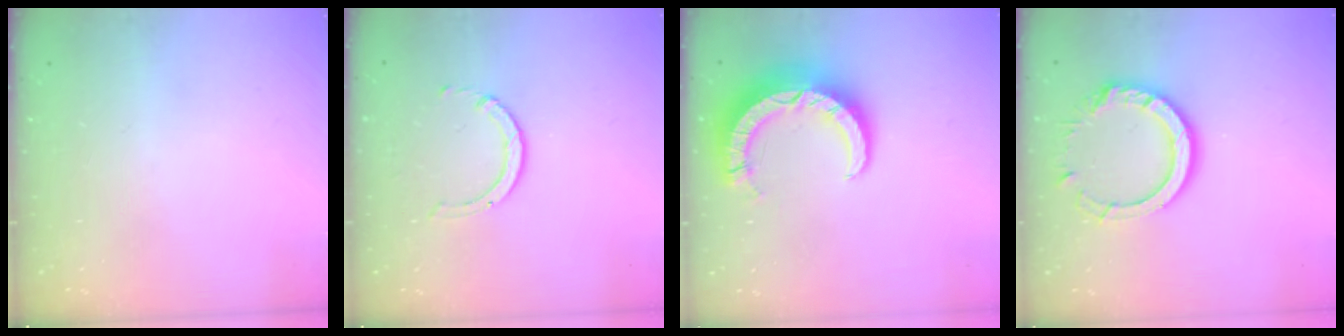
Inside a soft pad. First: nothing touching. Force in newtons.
{"total": 2.3, "press": 2.3, "slide": 0.3}
{"total": 9.9, "press": 9.8, "slide": 1.0}
{"total": 13.0, "press": 12.9, "slide": 1.2}